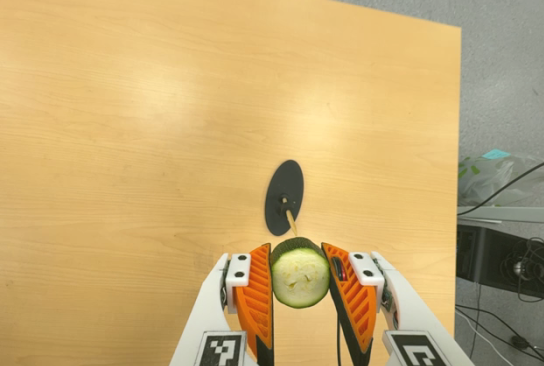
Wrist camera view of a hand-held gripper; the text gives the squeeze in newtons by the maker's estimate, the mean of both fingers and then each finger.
{"total": 9.4, "left": 9.1, "right": 9.7}